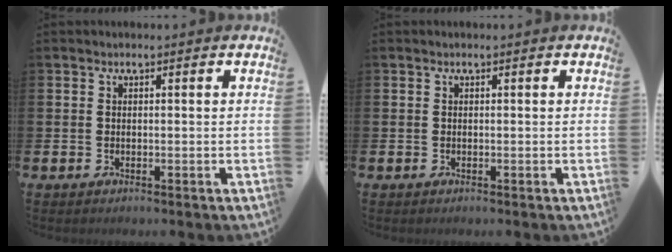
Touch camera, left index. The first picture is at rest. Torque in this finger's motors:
{"motor_torque": [-0.12, 0.10, 0.01, -0.01]}